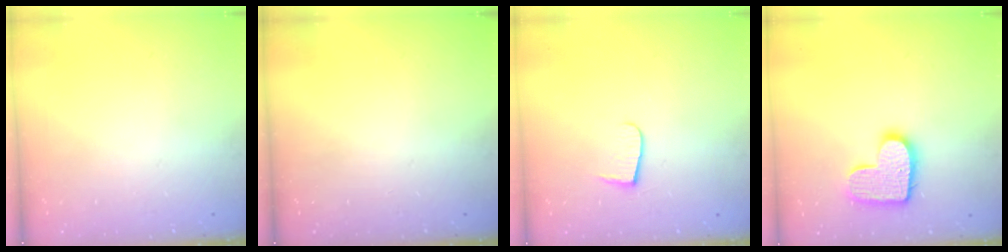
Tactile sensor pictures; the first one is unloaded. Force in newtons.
{"total": 0.0}
{"total": 4.8, "press": 4.8, "slide": 0.6}
{"total": 13.5, "press": 13.5, "slide": 0.8}